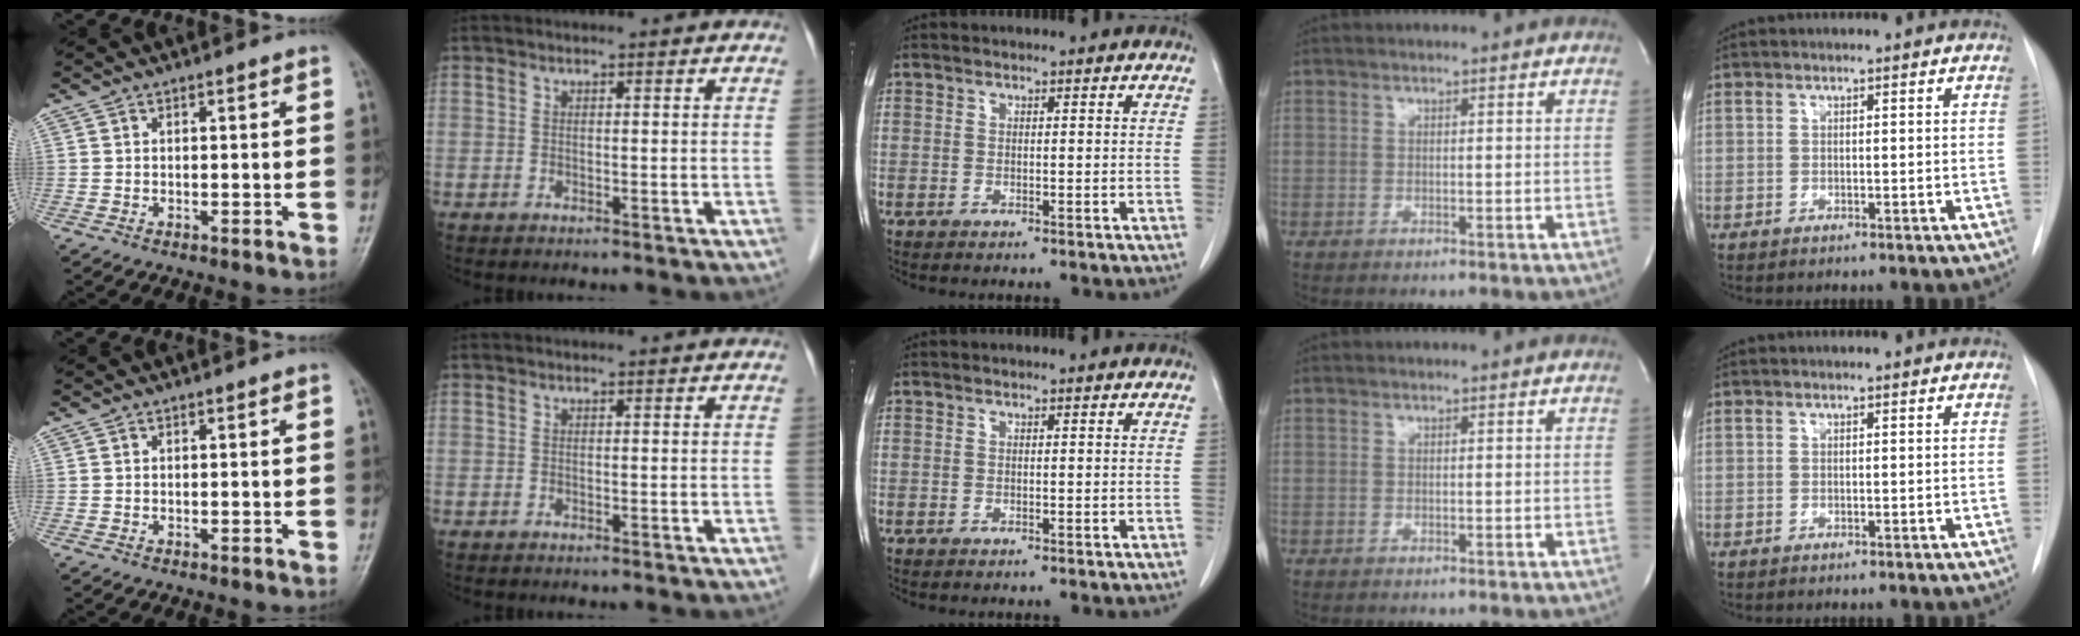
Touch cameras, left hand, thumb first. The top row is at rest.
{}